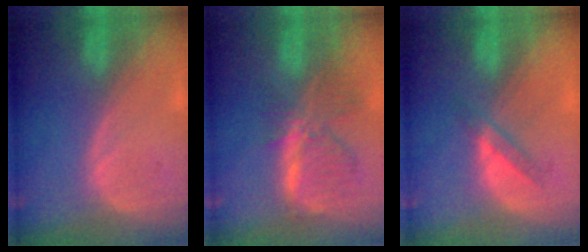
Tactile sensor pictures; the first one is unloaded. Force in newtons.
{"total": 7.8, "press": 7.0, "slide": 3.5}
{"total": 2.6, "press": 2.4, "slide": 1.0}